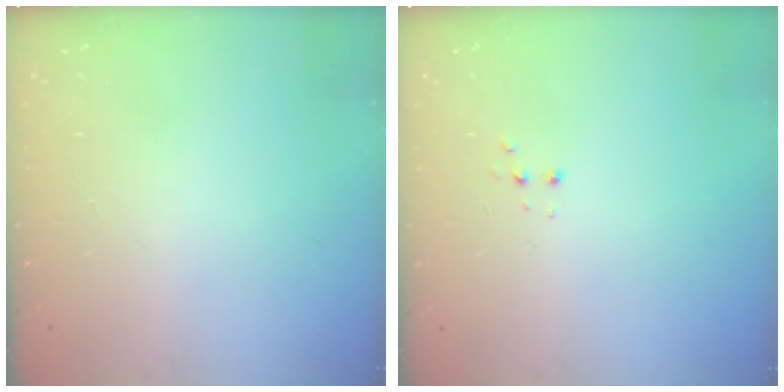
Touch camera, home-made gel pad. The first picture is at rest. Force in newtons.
{"total": 2.7, "press": 2.7, "slide": 0.5}